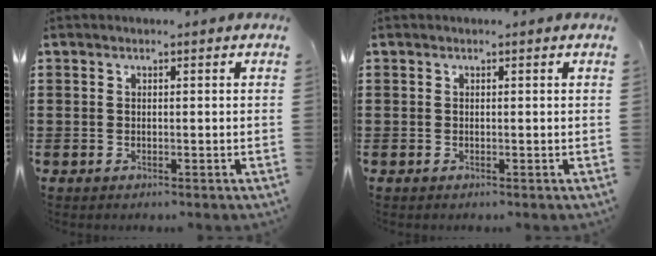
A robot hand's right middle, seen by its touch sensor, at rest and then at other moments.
{"total": 0.0}